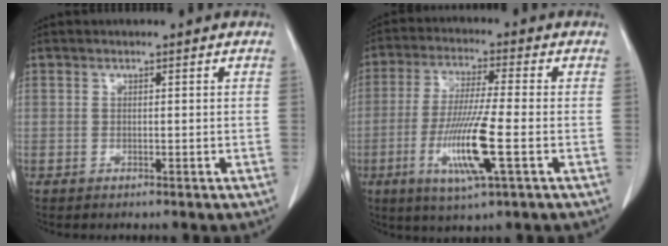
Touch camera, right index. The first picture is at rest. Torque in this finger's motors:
{"motor_torque": [1.36, -0.53, 0.61, 0.12]}